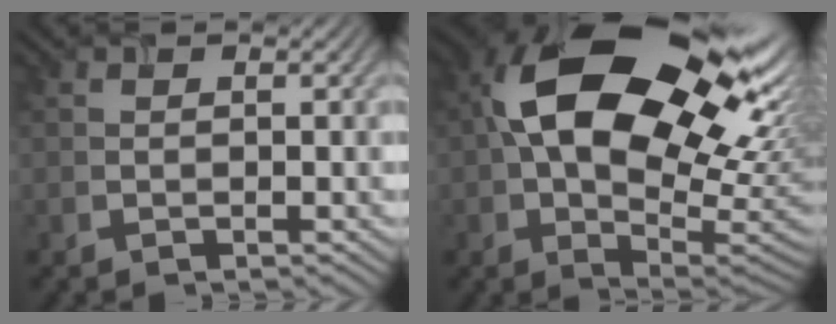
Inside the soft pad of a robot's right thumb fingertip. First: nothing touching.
{"total": 21.3, "force": [5.0, 12.9, 16.3], "torque": [-0.294, -0.002, 0.110]}